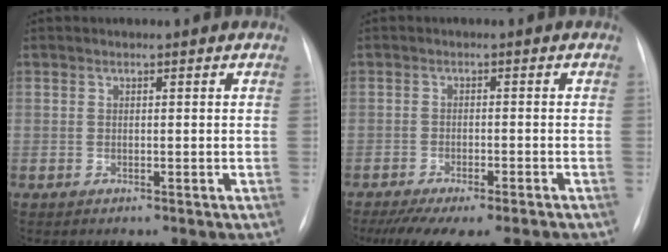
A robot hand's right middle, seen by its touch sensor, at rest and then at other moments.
{"total": 12.4, "force": [-10.0, 2.7, 6.8], "torque": [-0.107, -0.014, -0.140]}